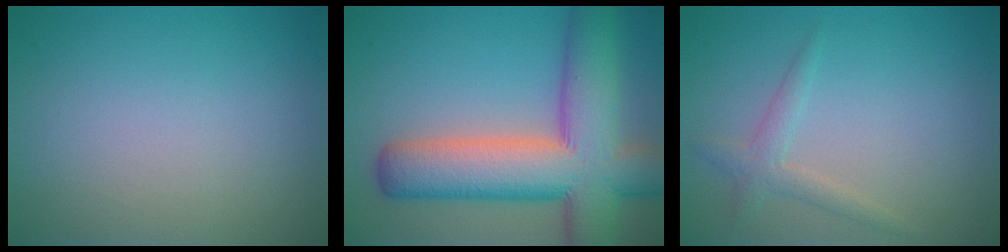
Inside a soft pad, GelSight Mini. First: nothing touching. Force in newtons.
{"total": 12.1, "press": 12.1, "slide": 0.6}
{"total": 1.7, "press": 1.7, "slide": 0.0}